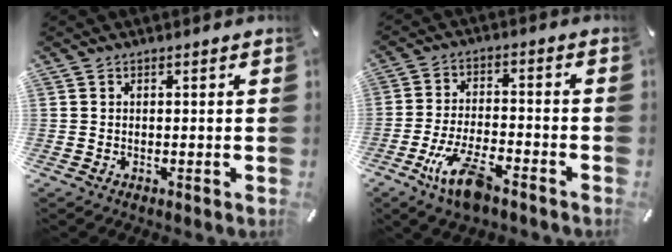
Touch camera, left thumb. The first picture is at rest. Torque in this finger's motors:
{"motor_torque": [0.42, 3.22, 0.49, -0.11, 0.37]}